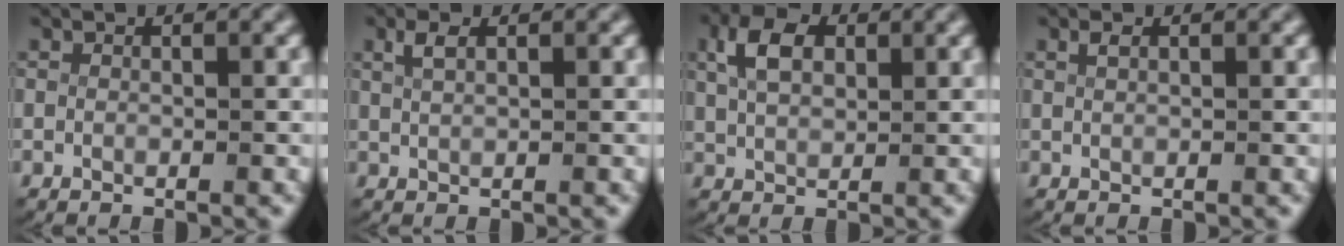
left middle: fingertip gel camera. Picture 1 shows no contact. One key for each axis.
{"total": 1.2, "fx": 0.8, "fy": 0.2, "fz": 0.9, "tx": -0.022, "ty": -0.002, "tz": 0.022}
{"total": 3.7, "fx": 1.5, "fy": 2.2, "fz": 2.6, "tx": -0.058, "ty": -0.003, "tz": 0.033}
{"total": 0.6, "fx": 0.4, "fy": 0.0, "fz": 0.4, "tx": -0.011, "ty": -0.003, "tz": 0.013}